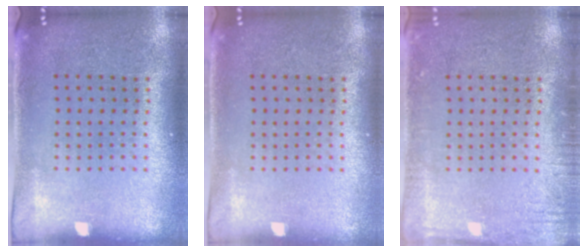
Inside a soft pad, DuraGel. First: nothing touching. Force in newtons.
{"total": 0.0}
{"total": 2.0, "press": 1.9, "slide": 0.2}